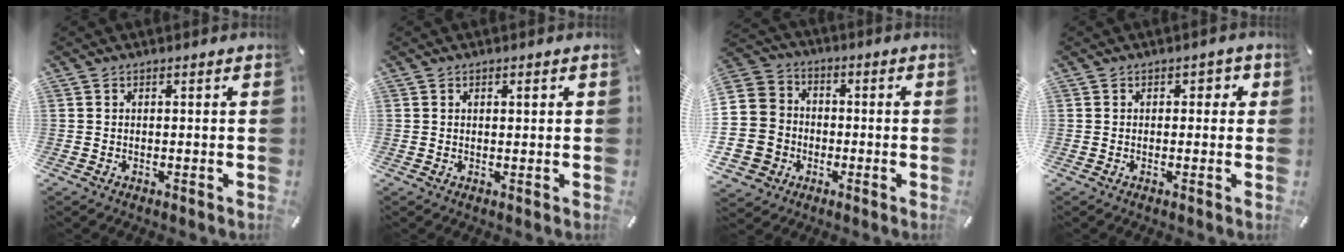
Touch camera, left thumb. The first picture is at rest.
{"total": 0.9, "force": [0.4, 0.5, 0.7], "torque": [-0.013, 0.003, 0.007]}
{"total": 12.4, "force": [-2.6, 11.7, 3.4], "torque": [-0.094, 0.025, -0.046]}
{"total": 1.6, "force": [-0.1, 1.3, 0.9], "torque": [-0.002, 0.003, -0.009]}